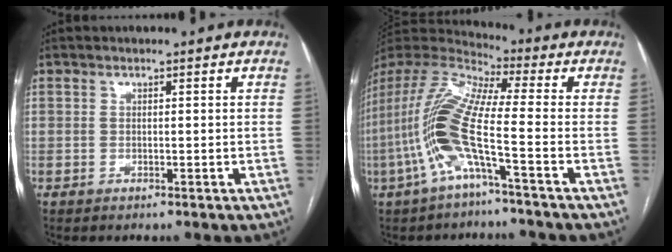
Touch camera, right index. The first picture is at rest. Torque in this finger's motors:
{"motor_torque": [2.14, 0.00, 1.05, 0.21]}